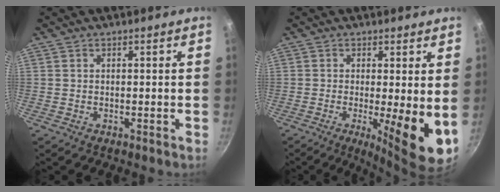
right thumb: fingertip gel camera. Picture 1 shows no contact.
{"total": 9.9, "force": [-1.0, 1.9, 9.7], "torque": [-0.127, -0.019, -0.010]}